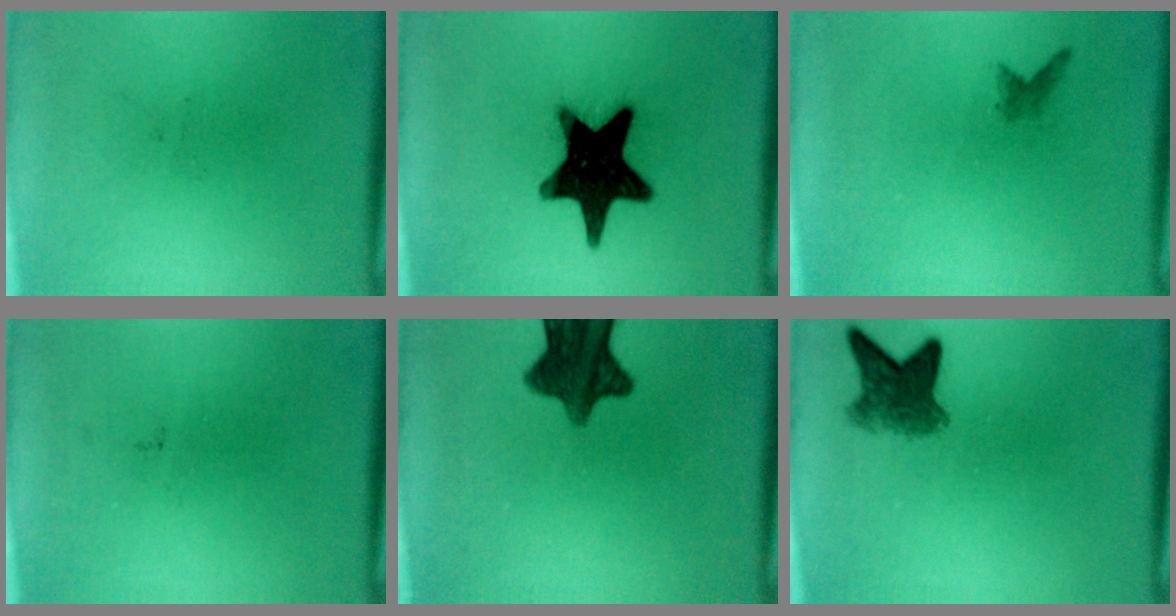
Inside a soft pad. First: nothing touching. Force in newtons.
{"total": 19.1}
{"total": 1.0}
{"total": 0.0}
{"total": 10.4}
{"total": 4.8}